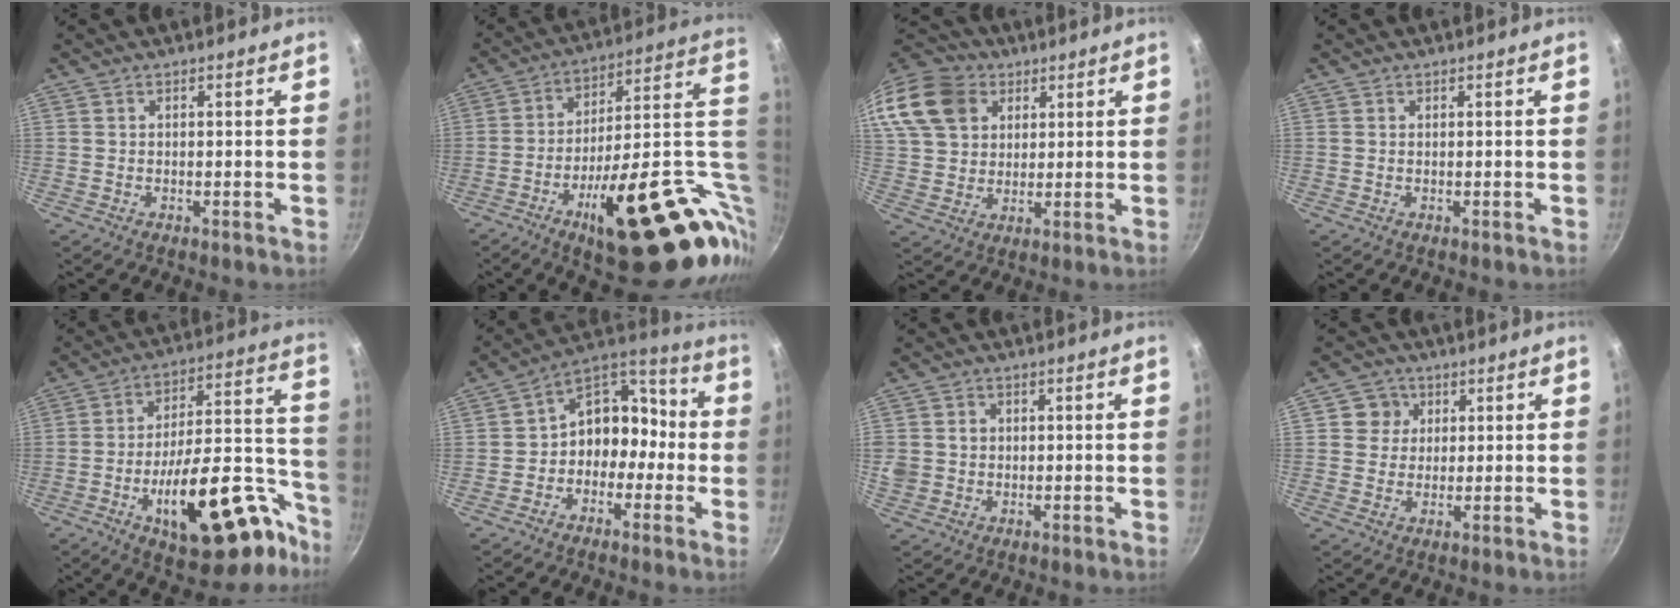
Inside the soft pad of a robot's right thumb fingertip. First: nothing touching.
{"total": 32.9, "force": [-4.2, 13.3, 29.8], "torque": [-0.377, 0.007, -0.043]}
{"total": 19.5, "force": [8.5, 14.7, 9.5], "torque": [-0.207, 0.018, 0.160]}
{"total": 0.0}
{"total": 28.6, "force": [-13.3, 12.4, 22.0], "torque": [-0.260, 0.085, -0.187]}
{"total": 11.7, "force": [-2.4, 9.2, 6.7], "torque": [-0.050, 0.070, -0.056]}
{"total": 4.9, "force": [0.3, 4.4, 2.0], "torque": [-0.033, 0.006, 0.008]}
{"total": 4.7, "force": [1.4, 4.4, 0.7], "torque": [0.028, 0.003, 0.015]}